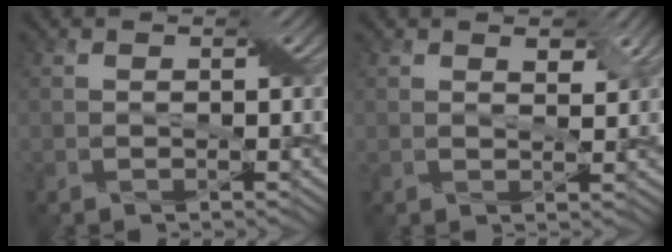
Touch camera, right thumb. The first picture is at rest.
{"total": 2.2, "force": [1.4, 0.9, 1.4], "torque": [-0.023, -0.003, 0.027]}